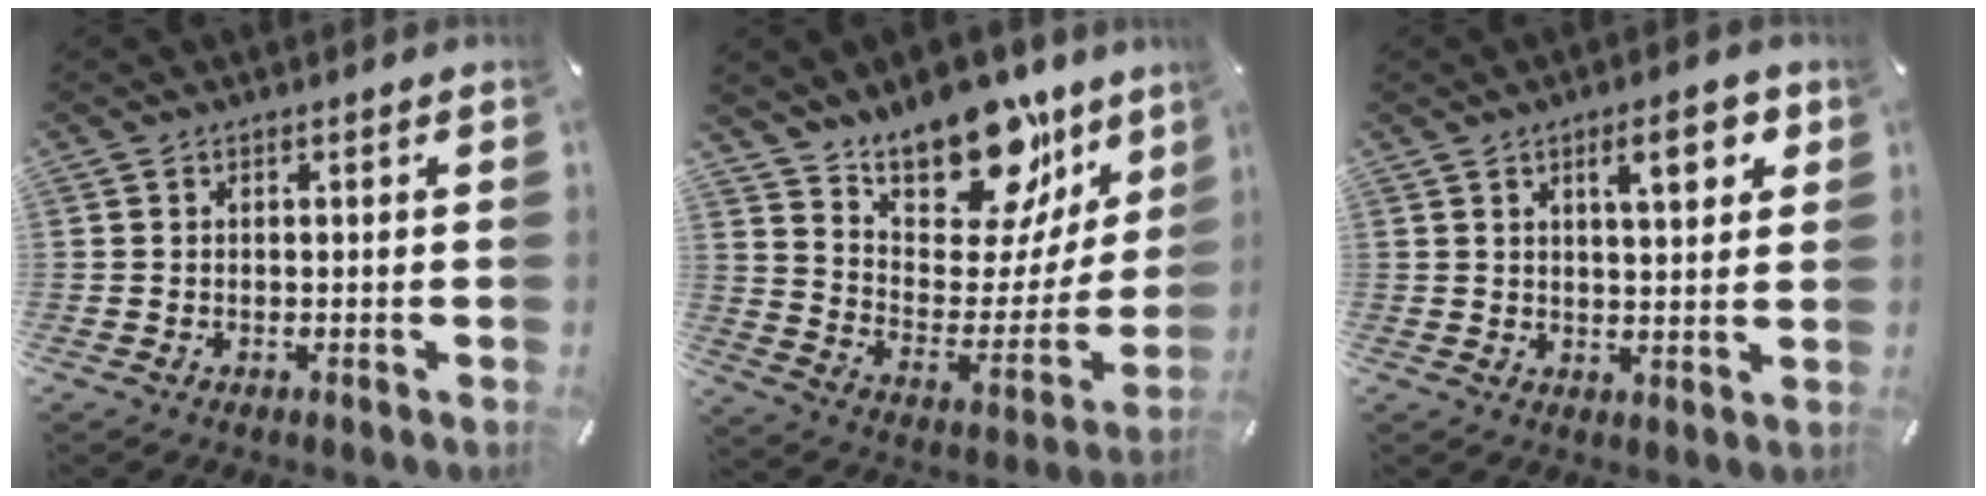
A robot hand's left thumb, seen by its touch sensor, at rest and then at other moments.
{"total": 22.2, "force": [17.0, 10.7, 9.3], "torque": [-0.134, -0.130, 0.298]}
{"total": 8.0, "force": [3.8, 2.6, 6.5], "torque": [-0.094, -0.007, 0.057]}